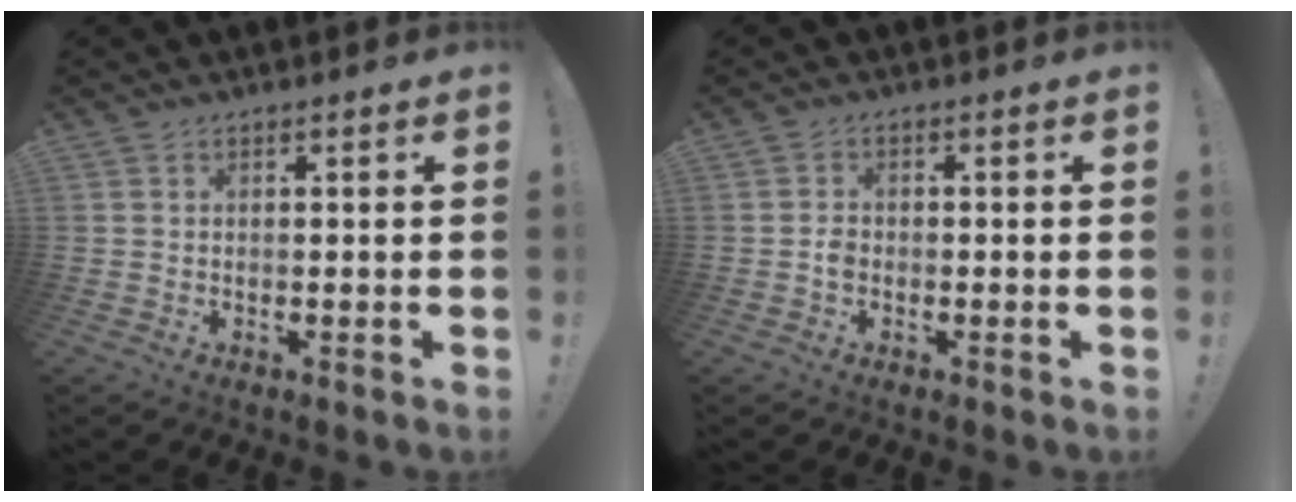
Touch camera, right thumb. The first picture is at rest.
{"total": 2.1, "force": [-1.0, 1.5, 1.1], "torque": [-0.014, 0.004, -0.019]}